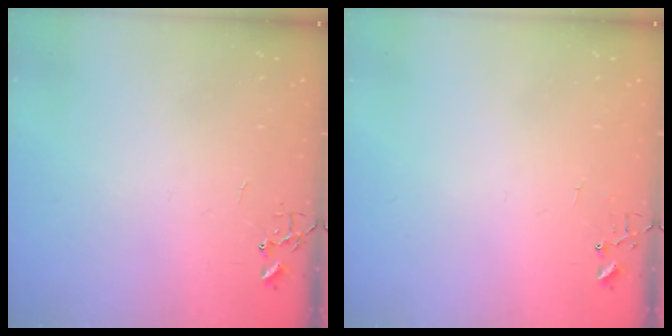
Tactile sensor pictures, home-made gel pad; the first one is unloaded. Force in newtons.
{"total": 5.0, "press": 5.0, "slide": 0.4}